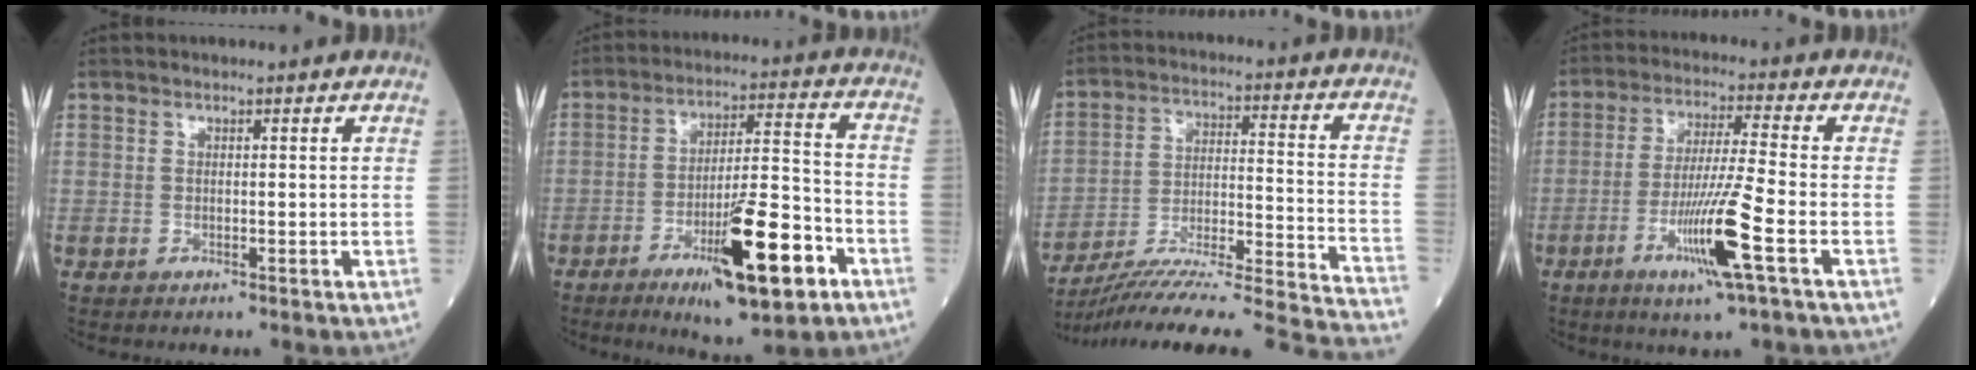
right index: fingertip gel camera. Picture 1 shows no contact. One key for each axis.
{"total": 15.2, "fx": -7.2, "fy": 2.3, "fz": 13.2, "tx": -0.214, "ty": -0.008, "tz": -0.110}
{"total": 25.8, "fx": -23.6, "fy": -1.6, "fz": 10.4, "tx": -0.100, "ty": -0.027, "tz": -0.343}
{"total": 11.0, "fx": -4.4, "fy": -0.7, "fz": 10.1, "tx": -0.194, "ty": -0.017, "tz": -0.083}